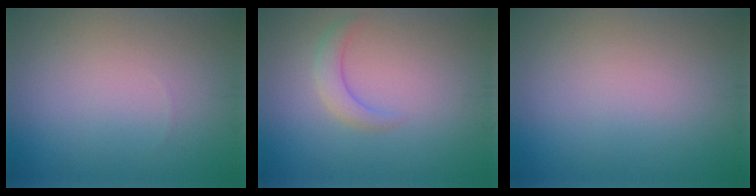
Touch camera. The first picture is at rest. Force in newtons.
{"total": 2.1, "press": 2.0, "slide": 0.3}
{"total": 0.0}